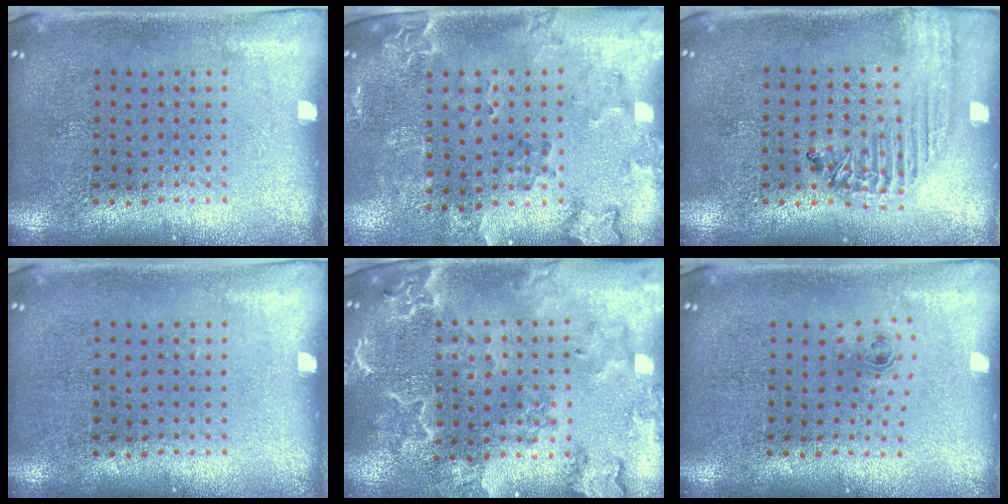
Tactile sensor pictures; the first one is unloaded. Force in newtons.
{"total": 1.9, "press": 1.7, "slide": 1.0}
{"total": 1.9, "press": 1.7, "slide": 0.8}
{"total": 0.0}
{"total": 3.1, "press": 2.8, "slide": 1.3}
{"total": 0.7, "press": 0.3, "slide": 0.7}